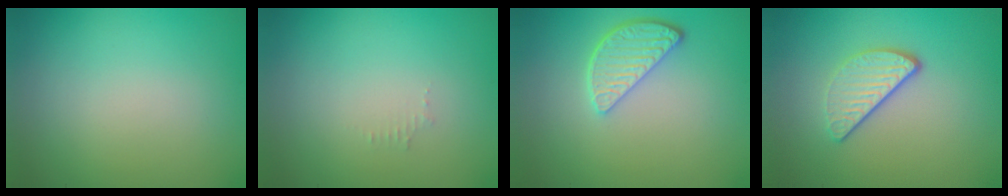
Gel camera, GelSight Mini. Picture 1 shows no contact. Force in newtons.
{"total": 0.6, "press": 0.6, "slide": 0.1}
{"total": 3.4, "press": 2.9, "slide": 1.8}
{"total": 3.2, "press": 2.5, "slide": 2.1}